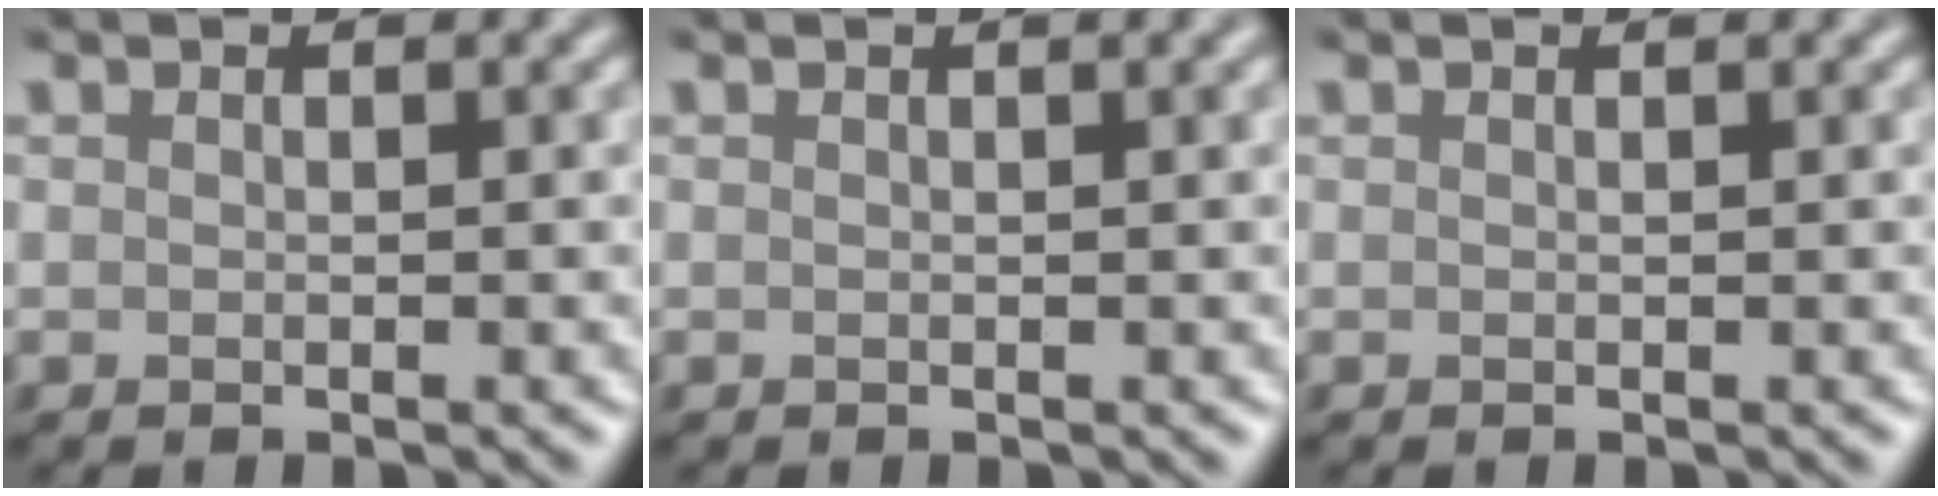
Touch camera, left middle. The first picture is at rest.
{"total": 1.6, "force": [0.8, 0.4, 1.4], "torque": [-0.016, 0.005, 0.005]}
{"total": 0.6, "force": [0.4, 0.2, 0.5], "torque": [-0.004, 0.005, 0.003]}